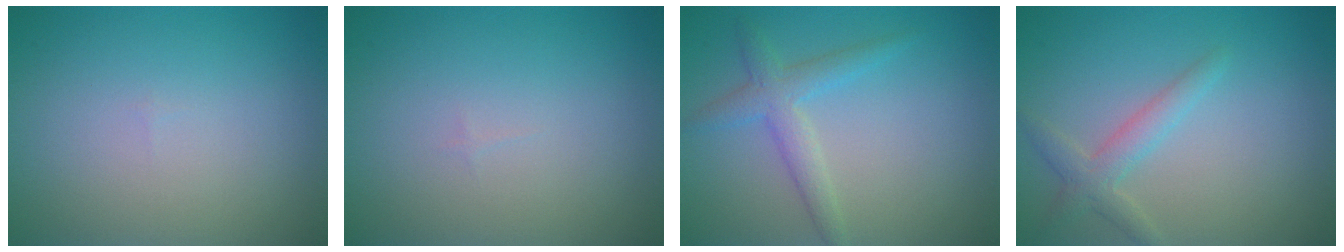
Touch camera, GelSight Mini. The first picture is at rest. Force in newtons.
{"total": 0.0}
{"total": 2.7, "press": 2.7, "slide": 0.1}
{"total": 2.3, "press": 2.3, "slide": 0.1}